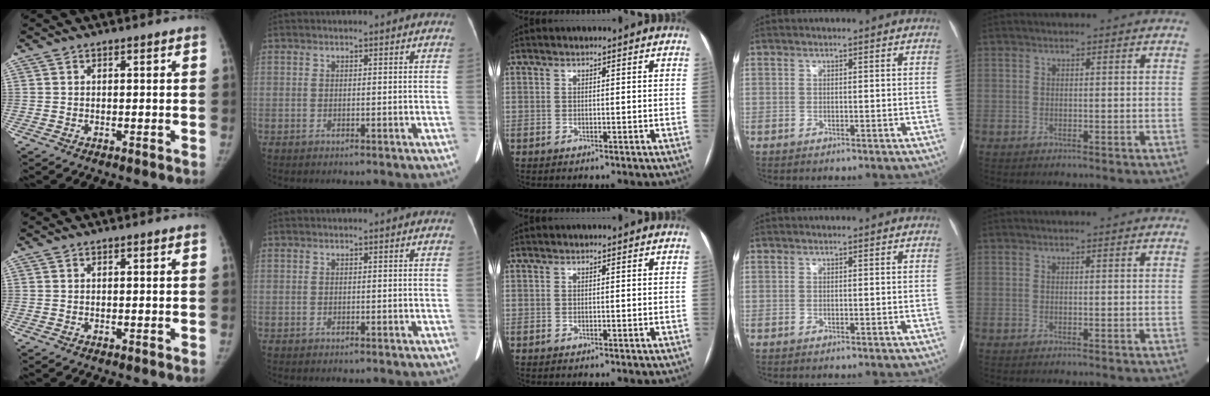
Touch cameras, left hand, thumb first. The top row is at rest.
{}